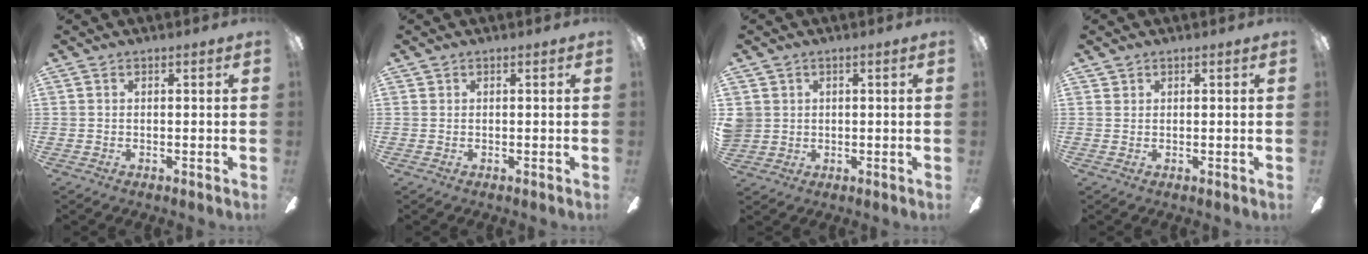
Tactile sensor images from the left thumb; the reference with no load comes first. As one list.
[{"total": 0.0}, {"total": 3.3, "force": [0.8, 3.2, 0.4], "torque": [-0.014, 0.007, 0.016]}, {"total": 0.8, "force": [0.6, 0.5, 0.0], "torque": [-0.001, 0.000, 0.013]}]